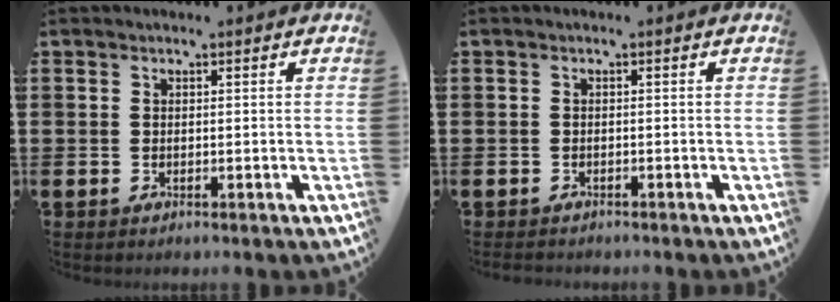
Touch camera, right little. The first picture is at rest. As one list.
[{"total": 0.5, "force": [-0.5, 0.2, 0.1], "torque": [-0.004, -0.001, -0.010]}]